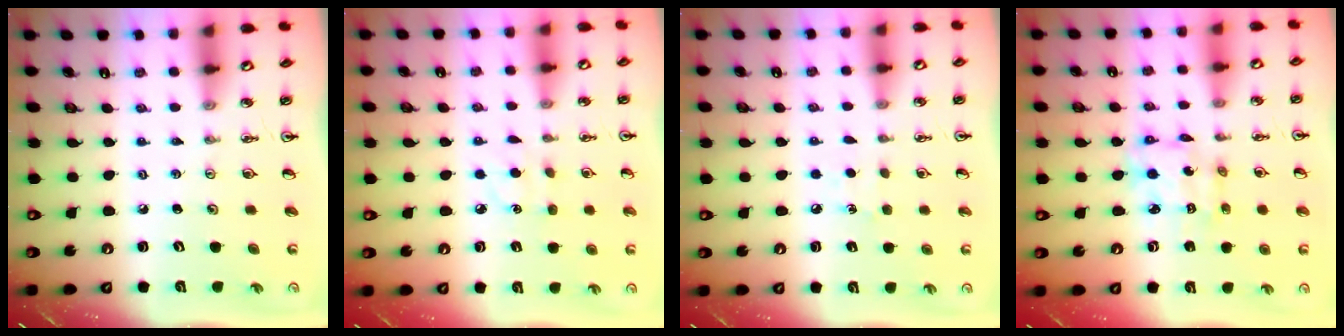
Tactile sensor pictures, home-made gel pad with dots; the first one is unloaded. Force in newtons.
{"total": 6.1, "press": 6.1, "slide": 0.7}
{"total": 5.4, "press": 5.4, "slide": 0.6}
{"total": 8.2, "press": 8.2, "slide": 0.6}